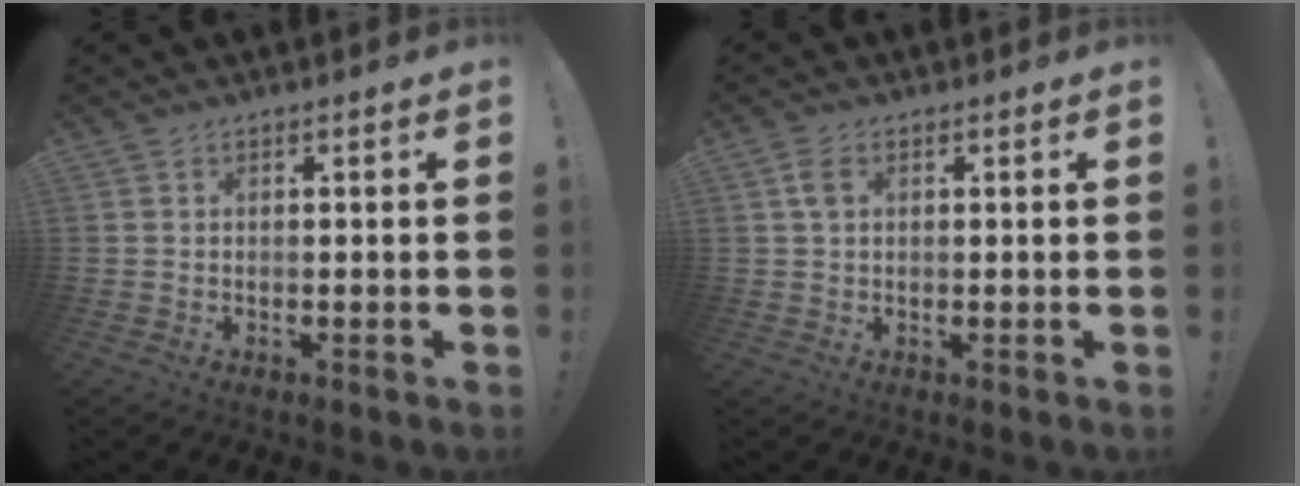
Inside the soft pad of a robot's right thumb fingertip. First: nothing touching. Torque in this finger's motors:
{"motor_torque": [-0.24, 0.39, -0.09, 0.08, 0.15]}